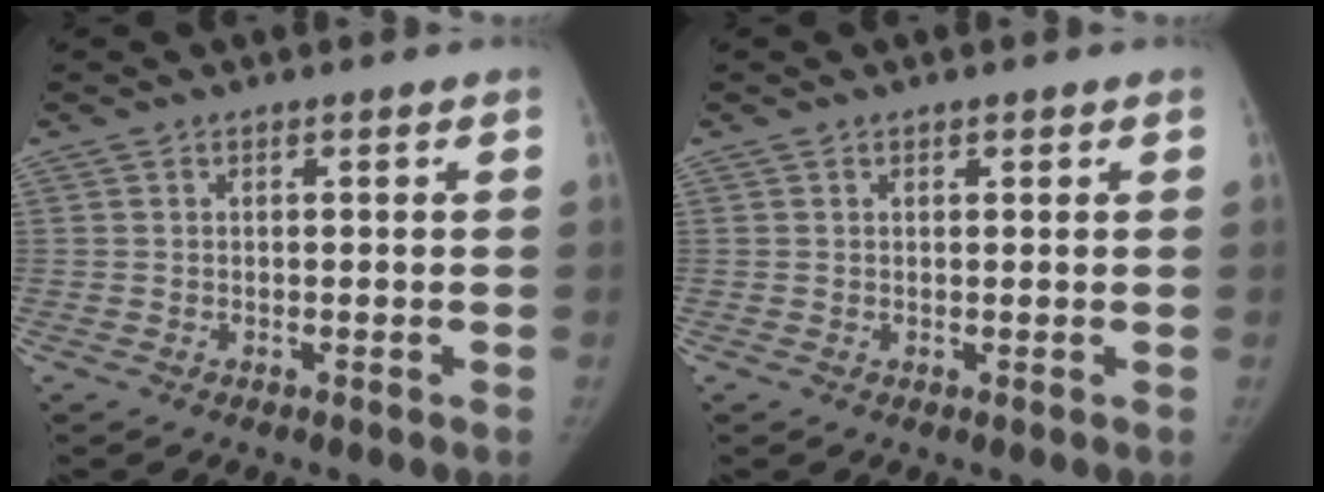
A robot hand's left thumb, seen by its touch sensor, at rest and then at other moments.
{"total": 0.9, "force": [0.6, 0.5, 0.4], "torque": [0.000, -0.003, 0.006]}